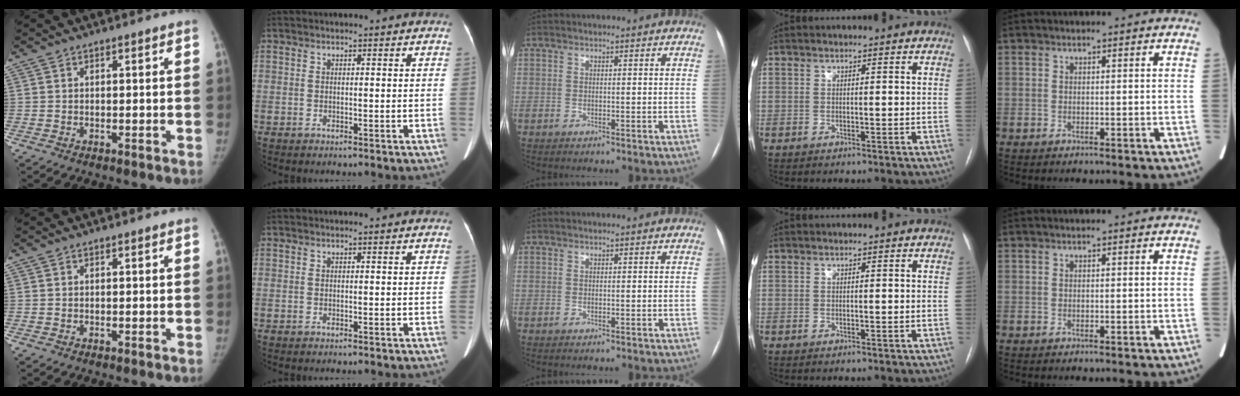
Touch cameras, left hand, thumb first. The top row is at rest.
{}